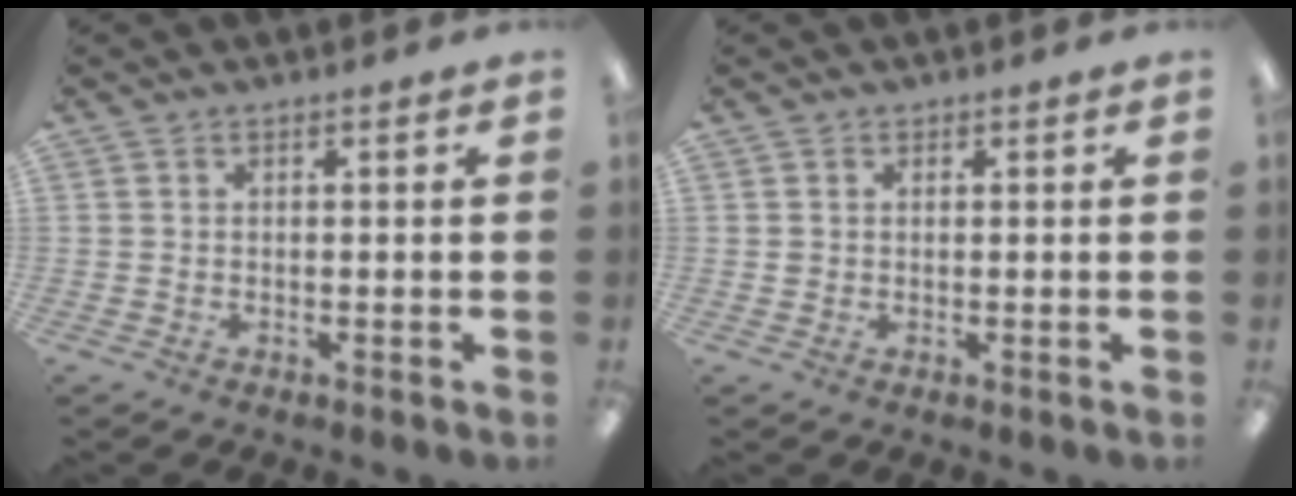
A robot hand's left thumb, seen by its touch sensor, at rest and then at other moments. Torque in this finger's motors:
{"motor_torque": [-0.01, 0.00, 0.09, -0.11, 0.00]}